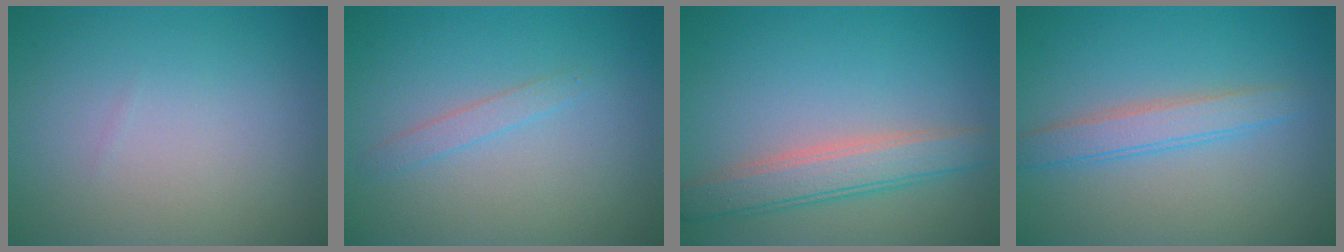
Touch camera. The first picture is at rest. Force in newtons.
{"total": 1.2, "press": 1.2, "slide": 0.1}
{"total": 4.0, "press": 4.0, "slide": 0.3}
{"total": 2.8, "press": 2.7, "slide": 0.1}